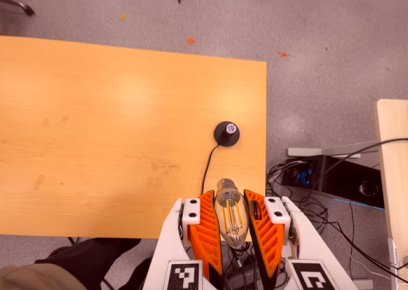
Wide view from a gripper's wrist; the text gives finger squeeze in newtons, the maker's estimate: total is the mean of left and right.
{"total": 21.4, "left": 23.7, "right": 19.1}